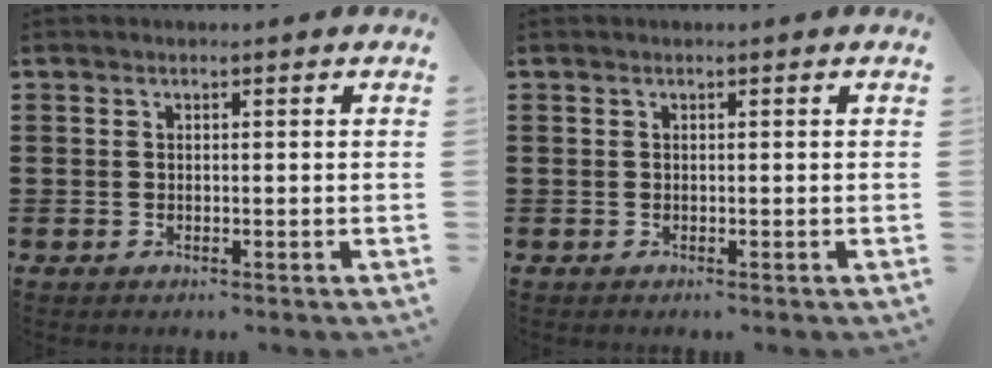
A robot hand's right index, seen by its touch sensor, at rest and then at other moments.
{"total": 0.0}